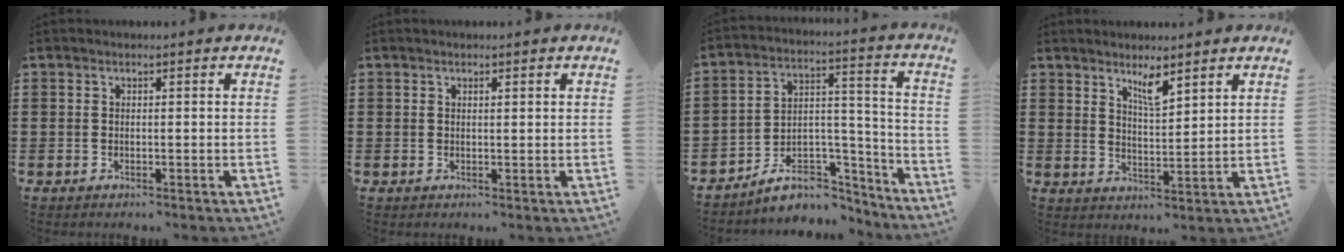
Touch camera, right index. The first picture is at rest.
{"total": 0.5, "force": [0.3, 0.0, 0.4], "torque": [-0.009, 0.000, 0.007]}
{"total": 9.1, "force": [-7.3, 4.6, 3.0], "torque": [-0.044, 0.026, -0.128]}
{"total": 4.2, "force": [3.2, 0.8, 2.6], "torque": [-0.051, -0.002, 0.055]}